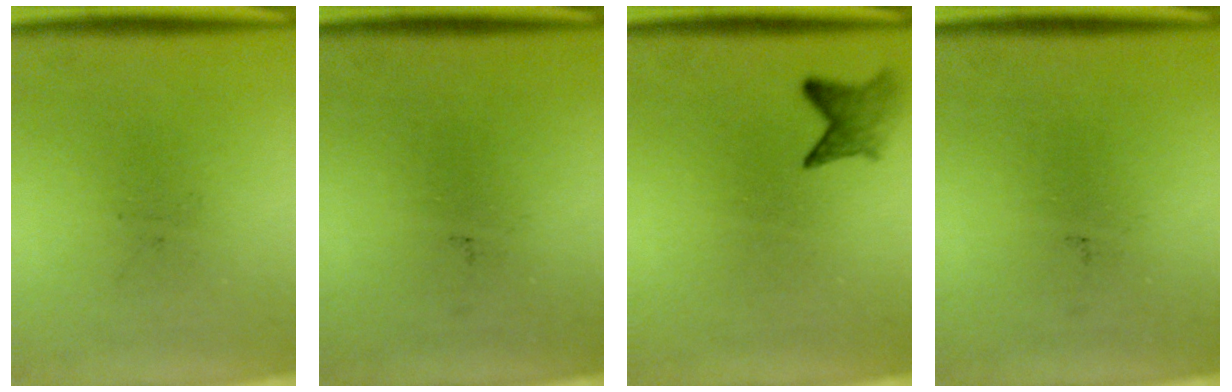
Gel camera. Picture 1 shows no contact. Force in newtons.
{"total": 0.0}
{"total": 2.4}
{"total": 0.0}